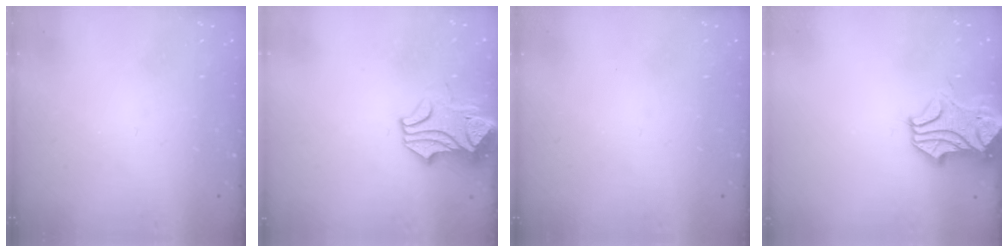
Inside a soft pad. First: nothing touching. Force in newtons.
{"total": 1.7, "press": 1.2, "slide": 1.2}
{"total": 0.0}
{"total": 2.0, "press": 1.3, "slide": 1.5}